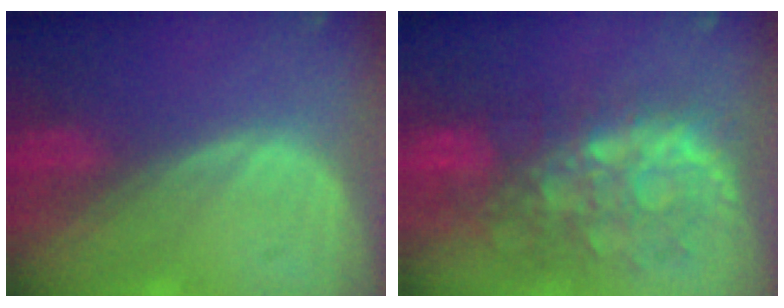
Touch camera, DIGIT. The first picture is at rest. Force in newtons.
{"total": 10.6, "press": 9.5, "slide": 4.9}